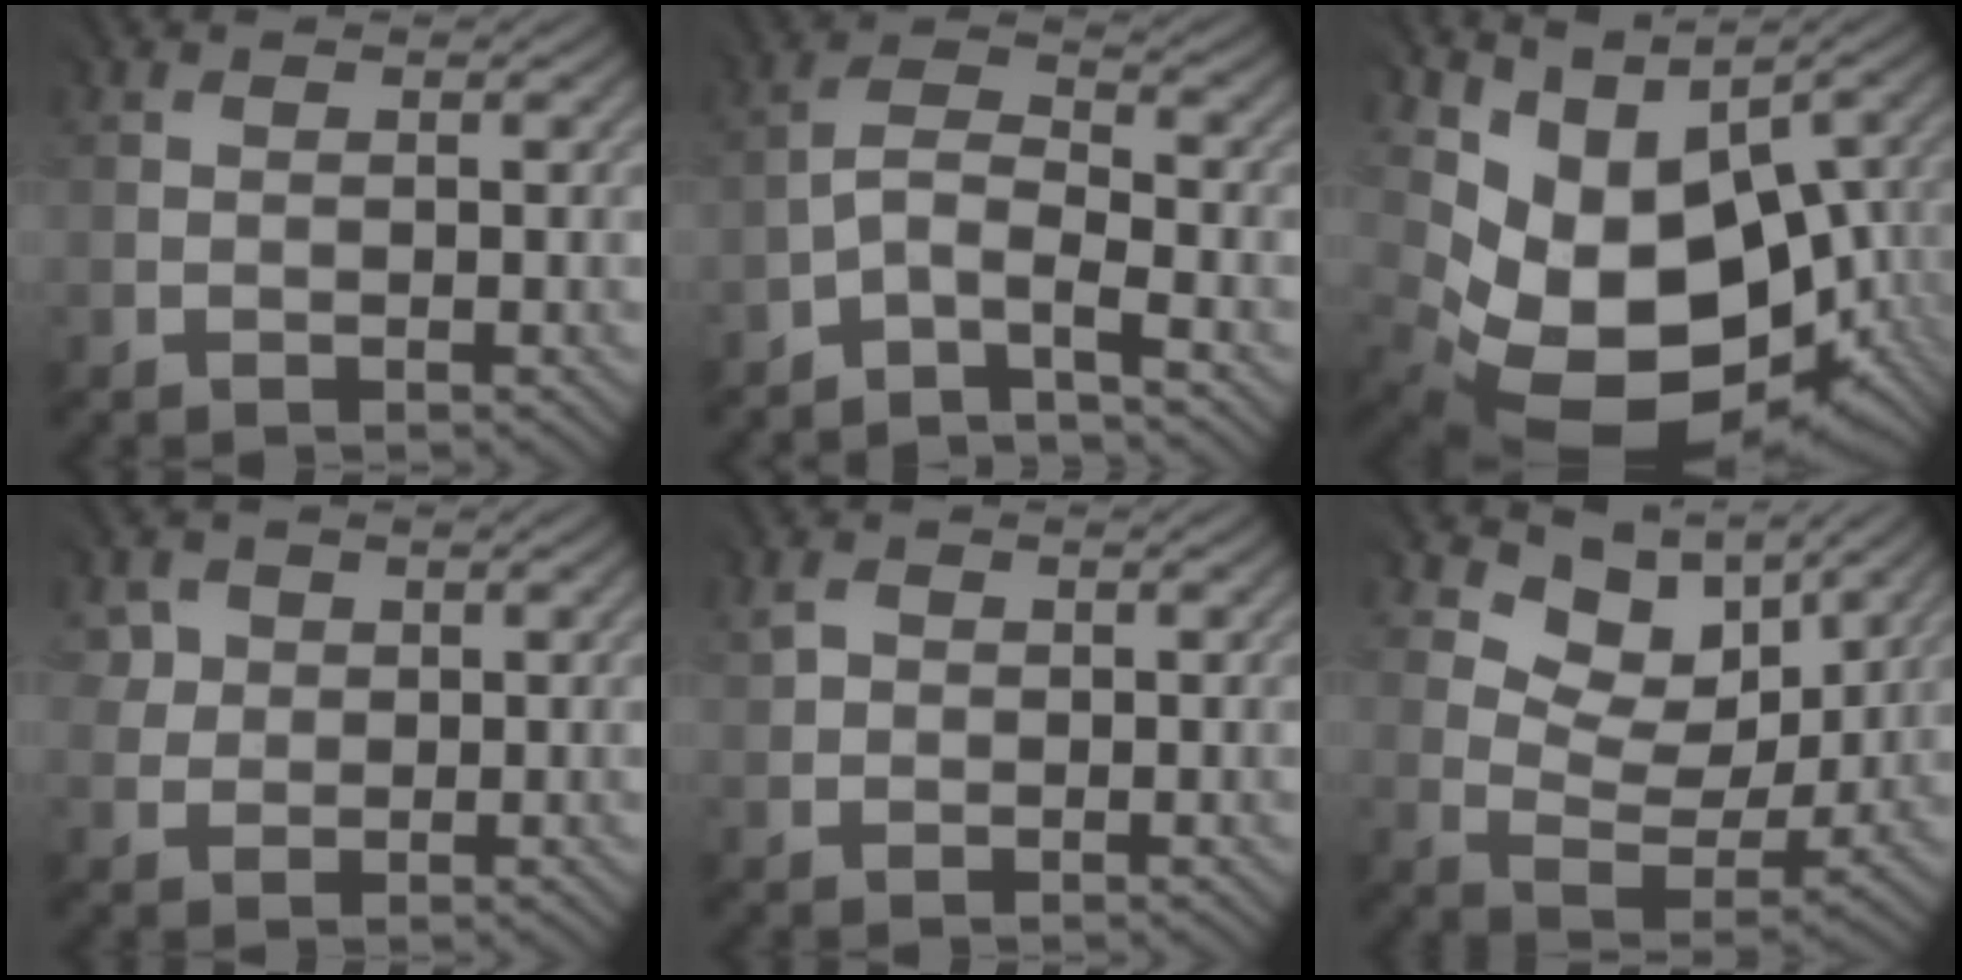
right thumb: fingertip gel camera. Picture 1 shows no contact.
{"total": 4.9, "force": [-3.8, 1.1, 2.9], "torque": [-0.053, 0.005, -0.084]}
{"total": 13.4, "force": [0.2, 9.3, 9.6], "torque": [-0.160, -0.035, 0.053]}
{"total": 2.5, "force": [1.1, 2.3, 0.0], "torque": [-0.006, -0.001, 0.019]}
{"total": 1.8, "force": [0.9, 1.5, 0.6], "torque": [-0.013, 0.001, 0.014]}
{"total": 7.6, "force": [4.9, 4.6, 3.6], "torque": [-0.068, -0.015, 0.084]}